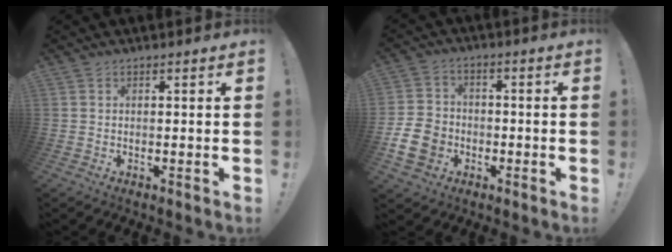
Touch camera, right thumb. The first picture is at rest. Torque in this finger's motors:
{"motor_torque": [0.43, -0.11, 0.59, -0.54, 0.00]}